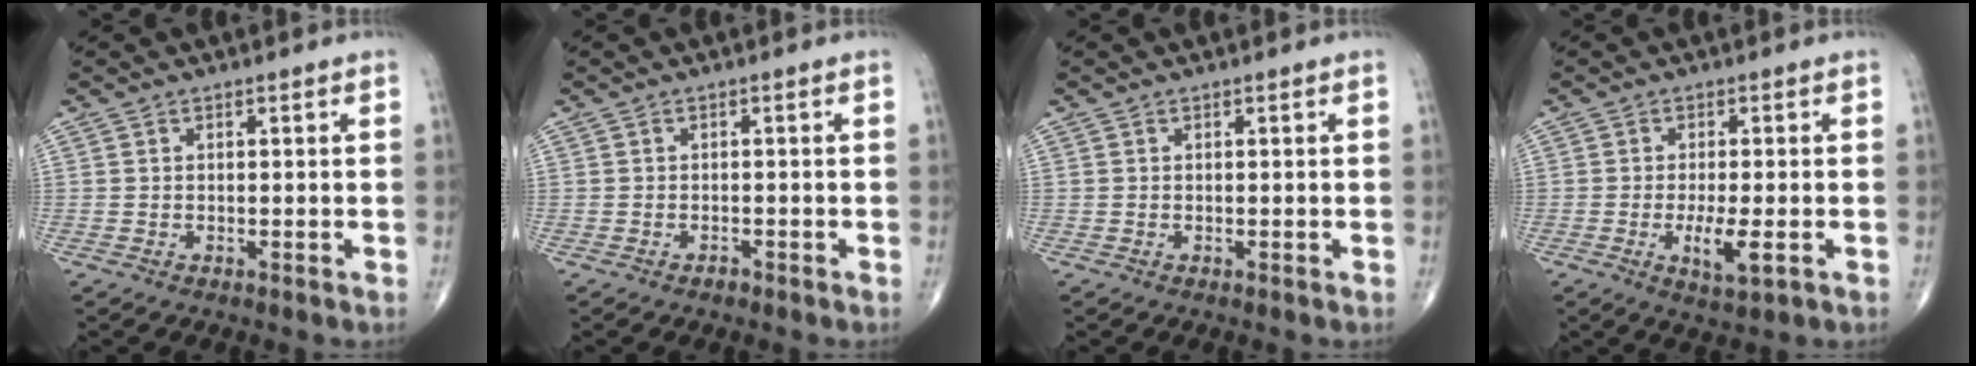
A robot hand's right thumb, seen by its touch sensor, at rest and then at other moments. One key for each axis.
{"total": 0.8, "fx": -0.6, "fy": 0.4, "fz": 0.2, "tx": -0.003, "ty": 0.002, "tz": -0.012}
{"total": 0.0}
{"total": 5.5, "fx": -1.6, "fy": 1.6, "fz": 5.1, "tx": -0.092, "ty": -0.011, "tz": -0.025}